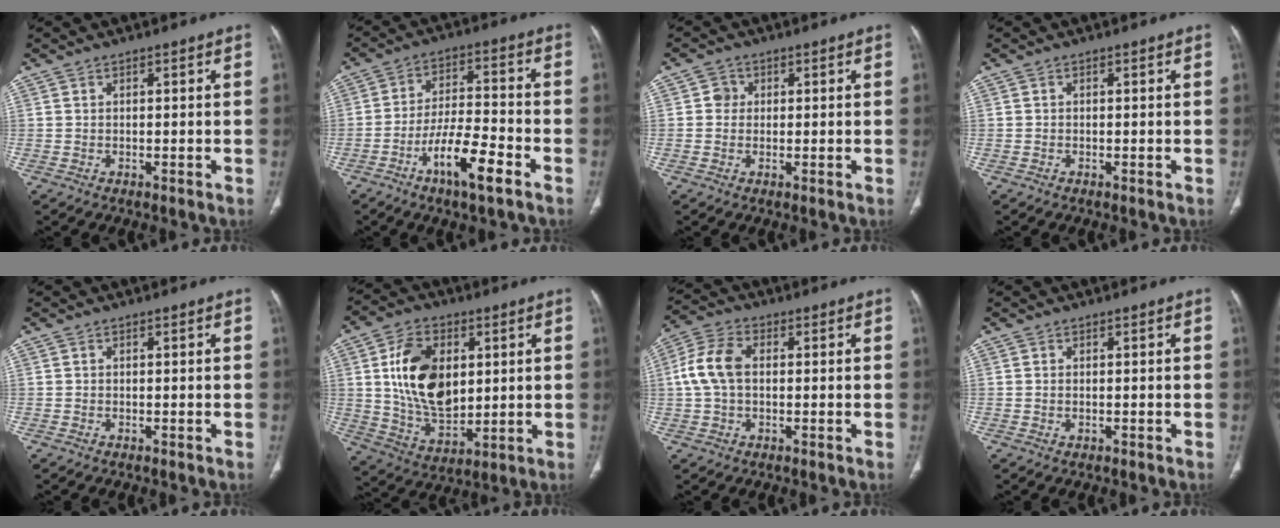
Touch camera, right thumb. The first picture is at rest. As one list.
[{"total": 10.8, "force": [-6.0, 2.5, 8.7], "torque": [-0.164, 0.032, -0.106]}, {"total": 2.3, "force": [0.4, 2.2, 0.7], "torque": [0.002, 0.004, 0.001]}, {"total": 0.0}, {"total": 0.0}, {"total": 16.6, "force": [3.3, 10.5, 12.4], "torque": [-0.192, -0.018, 0.068]}, {"total": 8.3, "force": [0.5, 5.3, 6.3], "torque": [-0.136, 0.024, 0.006]}, {"total": 0.7, "force": [-0.1, 0.4, 0.5], "torque": [-0.017, 0.004, 0.000]}]